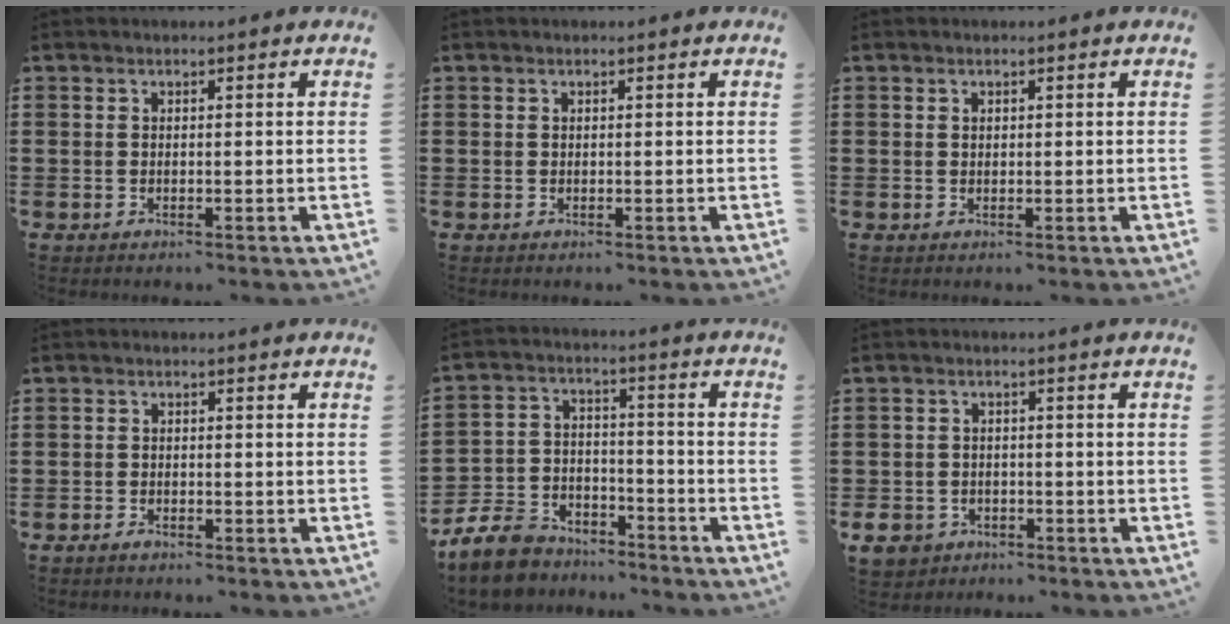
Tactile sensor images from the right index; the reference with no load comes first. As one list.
[{"total": 0.0}, {"total": 0.6, "force": [0.3, 0.5, 0.1], "torque": [-0.004, 0.002, 0.007]}, {"total": 1.0, "force": [-0.9, 0.4, 0.3], "torque": [-0.009, -0.002, -0.017]}, {"total": 8.8, "force": [-8.1, 2.8, 2.0], "torque": [-0.061, 0.021, -0.162]}, {"total": 3.1, "force": [-2.2, 1.9, 0.8], "torque": [-0.027, 0.001, -0.047]}]